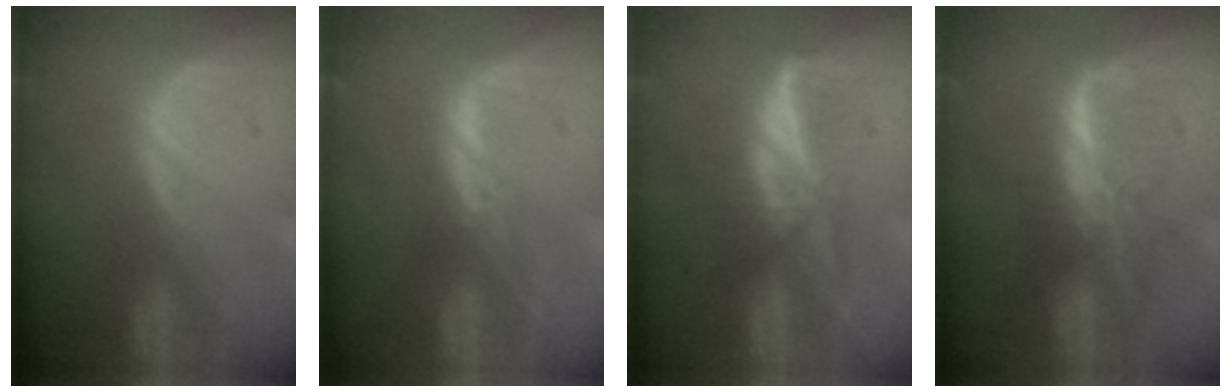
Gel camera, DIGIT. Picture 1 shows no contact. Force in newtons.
{"total": 2.2, "press": 2.1, "slide": 0.2}
{"total": 6.0, "press": 5.5, "slide": 2.4}
{"total": 6.2, "press": 6.1, "slide": 0.8}